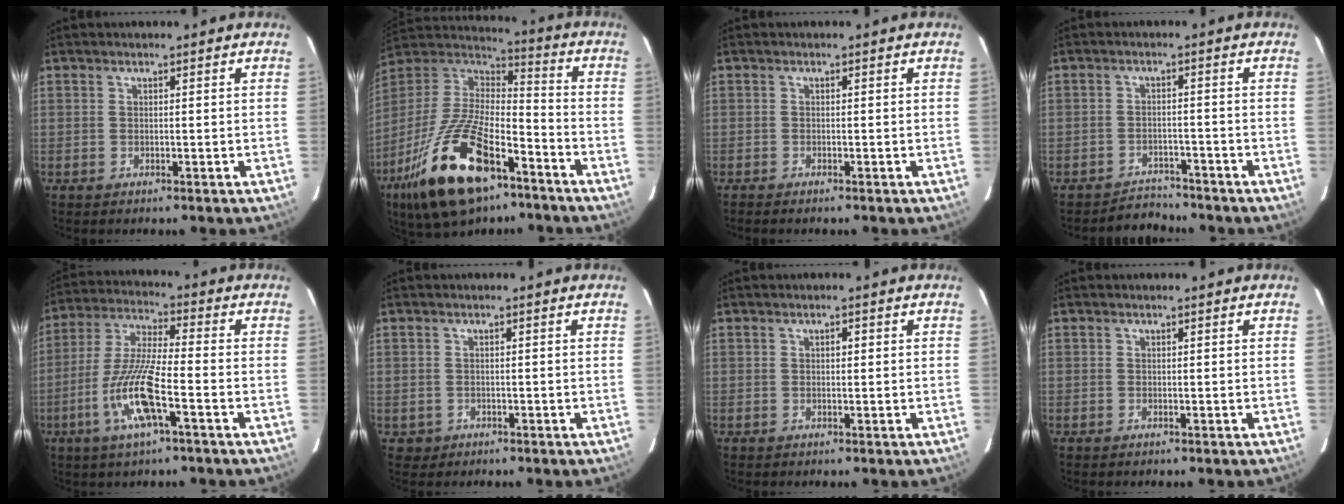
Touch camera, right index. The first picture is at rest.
{"total": 21.8, "force": [-12.7, 7.9, 15.8], "torque": [-0.335, -0.019, -0.233]}
{"total": 1.8, "force": [-1.5, 0.1, 0.9], "torque": [-0.013, -0.003, -0.017]}
{"total": 3.6, "force": [-3.3, 0.9, -1.0], "torque": [0.019, -0.001, -0.052]}
{"total": 12.0, "force": [-4.5, 1.2, 11.0], "torque": [-0.228, -0.007, -0.089]}
{"total": 1.9, "force": [-0.7, 1.8, -0.1], "torque": [0.002, 0.007, -0.010]}
{"total": 0.8, "force": [0.2, 0.4, 0.7], "torque": [-0.010, 0.002, 0.001]}
{"total": 0.0}